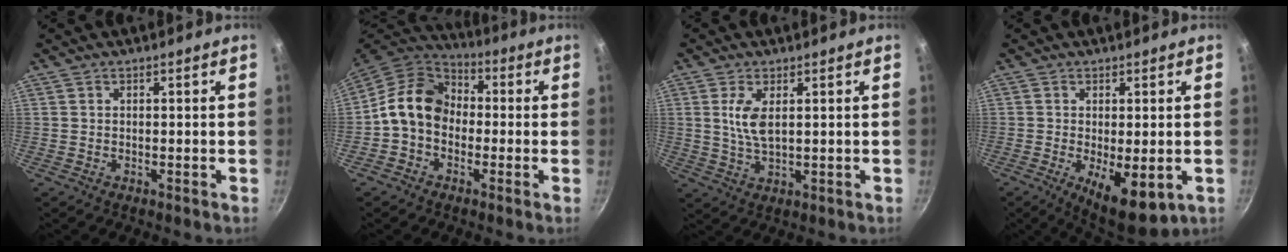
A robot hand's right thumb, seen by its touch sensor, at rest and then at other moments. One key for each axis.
{"total": 12.1, "fx": -0.7, "fy": 9.5, "fz": 7.4, "tx": -0.098, "ty": 0.038, "tz": -0.035}
{"total": 5.6, "fx": 1.4, "fy": 2.5, "fz": 4.9, "tx": -0.095, "ty": -0.009, "tz": 0.030}
{"total": 9.6, "fx": -2.4, "fy": 3.6, "fz": 8.6, "tx": -0.122, "ty": -0.011, "tz": -0.021}